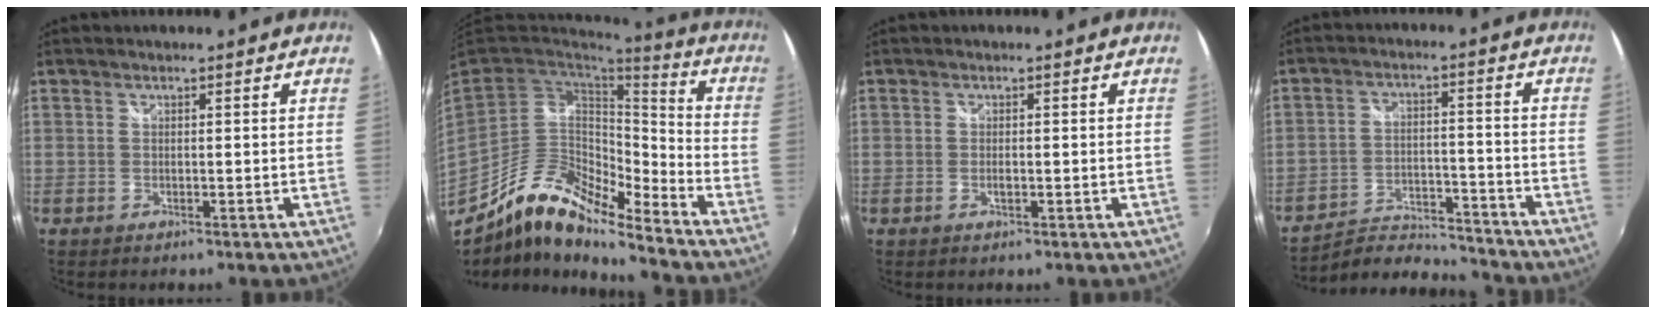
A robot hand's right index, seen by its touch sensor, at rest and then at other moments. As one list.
[{"total": 14.4, "force": [-11.3, 3.6, 8.0], "torque": [-0.148, -0.004, -0.221]}, {"total": 1.2, "force": [-0.5, 0.6, 1.0], "torque": [-0.020, -0.002, -0.008]}, {"total": 11.7, "force": [-11.3, 1.9, 2.6], "torque": [-0.067, 0.002, -0.183]}]